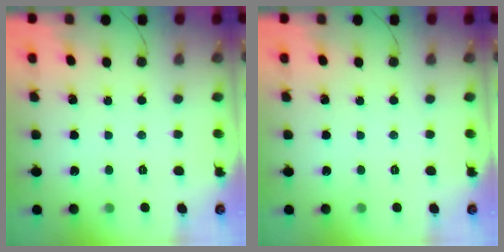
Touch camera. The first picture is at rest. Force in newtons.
{"total": 0.0}